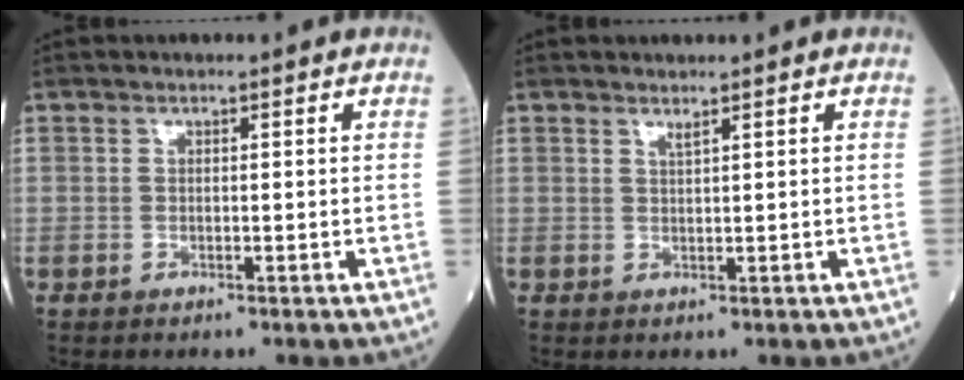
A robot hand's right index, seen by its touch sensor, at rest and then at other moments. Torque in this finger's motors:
{"motor_torque": [-0.13, 0.04, -0.04, 0.01]}